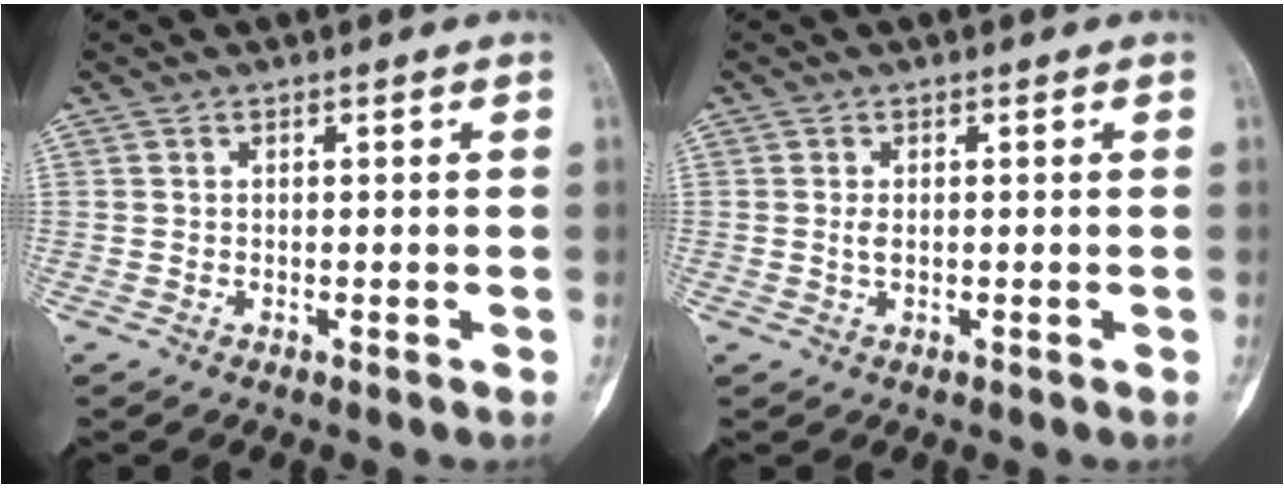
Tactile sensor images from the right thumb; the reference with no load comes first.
{"total": 1.2, "force": [0.1, 0.6, 1.0], "torque": [-0.023, -0.002, 0.002]}